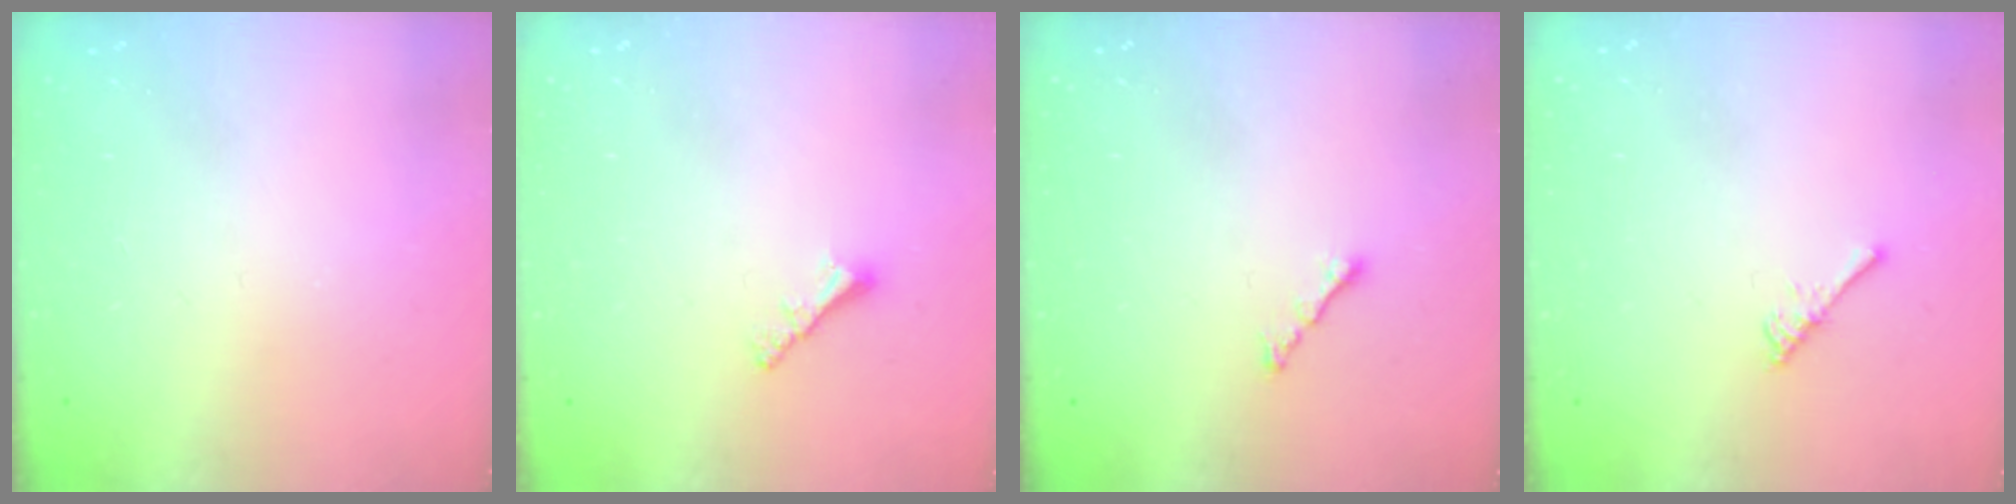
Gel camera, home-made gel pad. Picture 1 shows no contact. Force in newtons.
{"total": 1.9, "press": 1.8, "slide": 0.5}
{"total": 1.7, "press": 1.6, "slide": 0.6}
{"total": 3.0, "press": 2.9, "slide": 0.5}